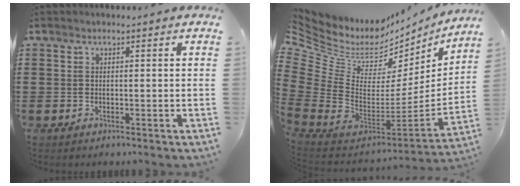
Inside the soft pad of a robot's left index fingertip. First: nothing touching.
{"total": 7.0, "force": [5.2, 3.9, 2.7], "torque": [-0.113, -0.072, 0.082]}